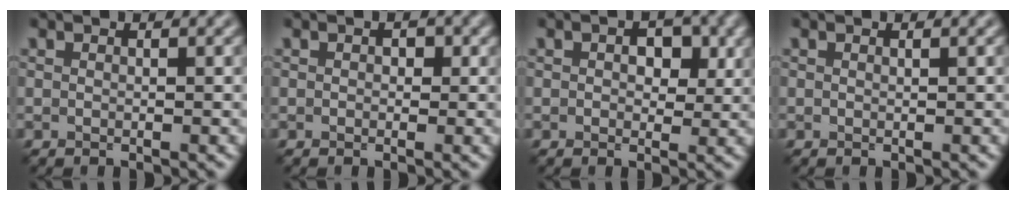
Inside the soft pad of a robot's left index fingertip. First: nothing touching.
{"total": 0.8, "force": [0.1, 0.7, 0.4], "torque": [-0.002, -0.003, -0.002]}
{"total": 2.9, "force": [0.8, 1.7, 2.2], "torque": [-0.027, 0.000, 0.009]}
{"total": 0.0}